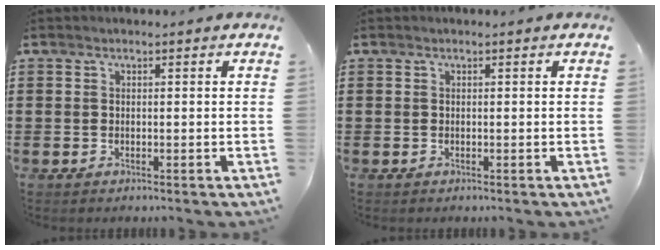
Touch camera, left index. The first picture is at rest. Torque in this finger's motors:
{"motor_torque": [-0.01, 0.03, 0.00, 0.00]}